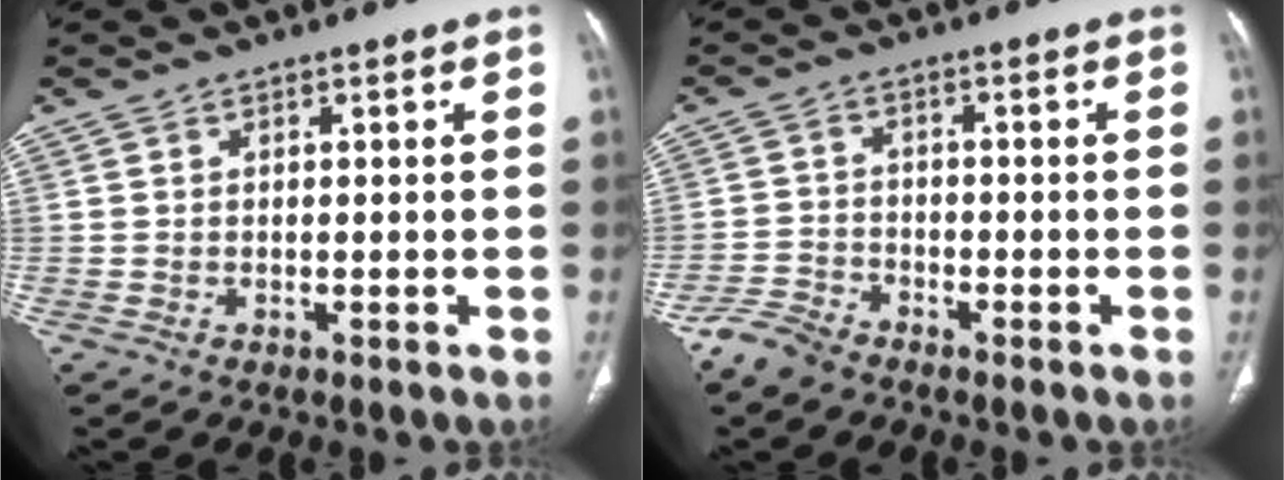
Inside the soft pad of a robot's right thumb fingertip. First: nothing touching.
{"total": 4.5, "force": [-3.8, 1.9, 1.2], "torque": [-0.029, 0.009, -0.080]}